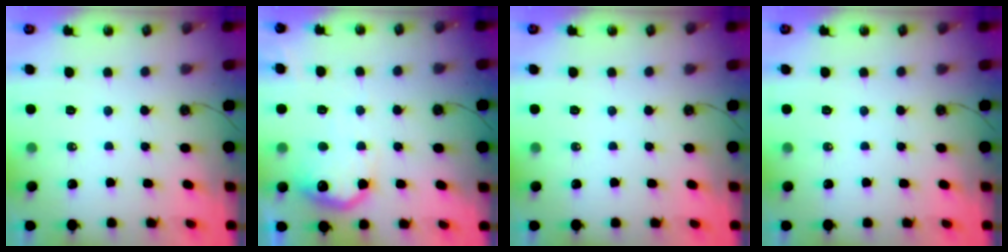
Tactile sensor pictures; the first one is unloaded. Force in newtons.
{"total": 13.0, "press": 13.0, "slide": 0.7}
{"total": 0.0}
{"total": 0.0}